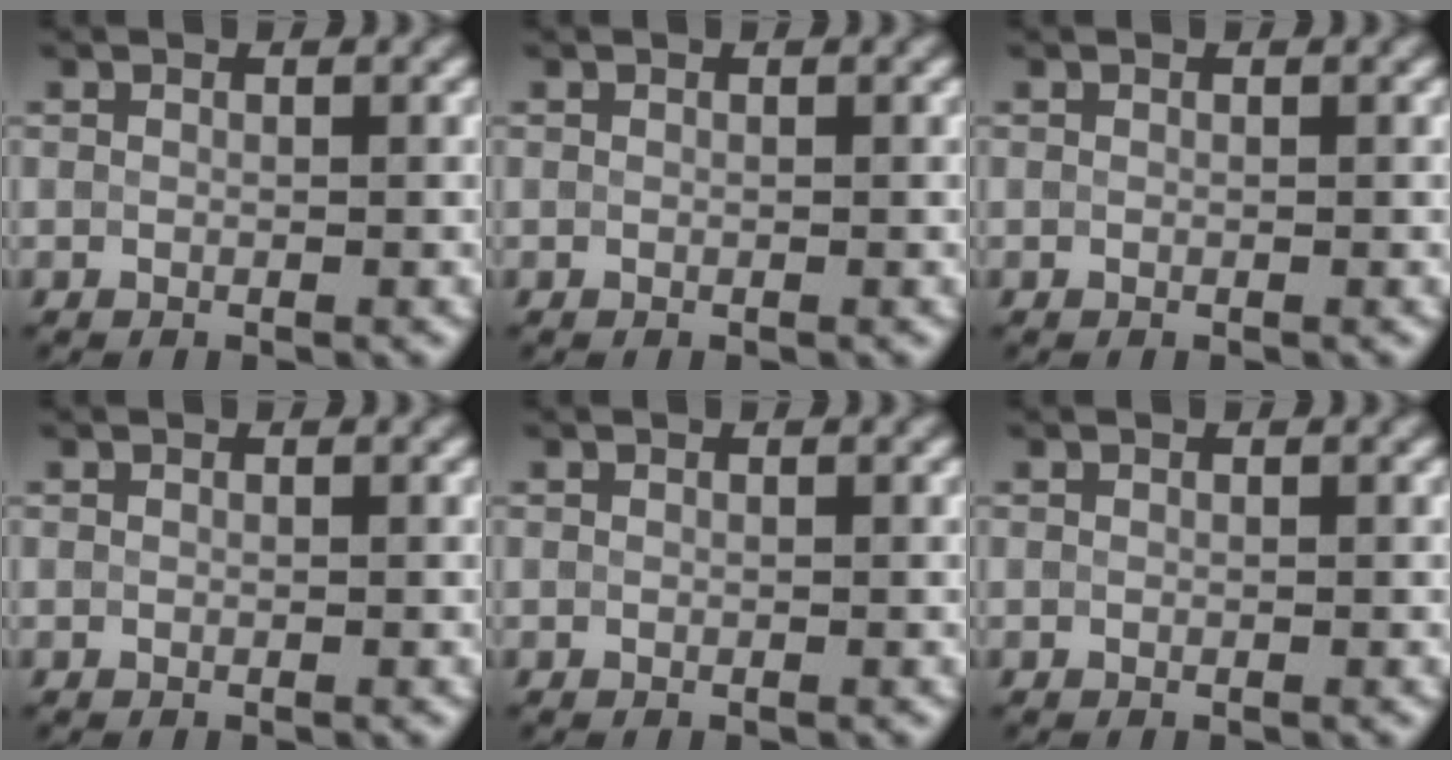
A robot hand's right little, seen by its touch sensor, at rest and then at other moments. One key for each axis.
{"total": 0.0}
{"total": 0.0}
{"total": 0.0}
{"total": 0.0}
{"total": 0.0}